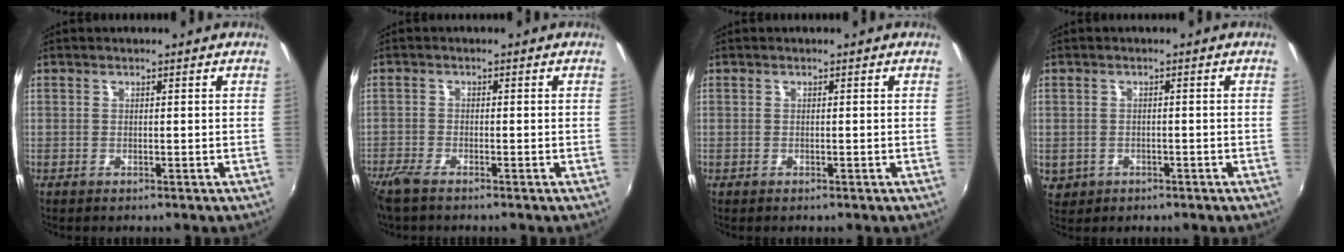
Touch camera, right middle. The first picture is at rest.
{"total": 4.0, "force": [-3.3, 0.9, 2.2], "torque": [-0.059, -0.014, -0.067]}
{"total": 0.0}
{"total": 4.2, "force": [-1.1, 3.7, 1.7], "torque": [-0.046, -0.003, -0.006]}